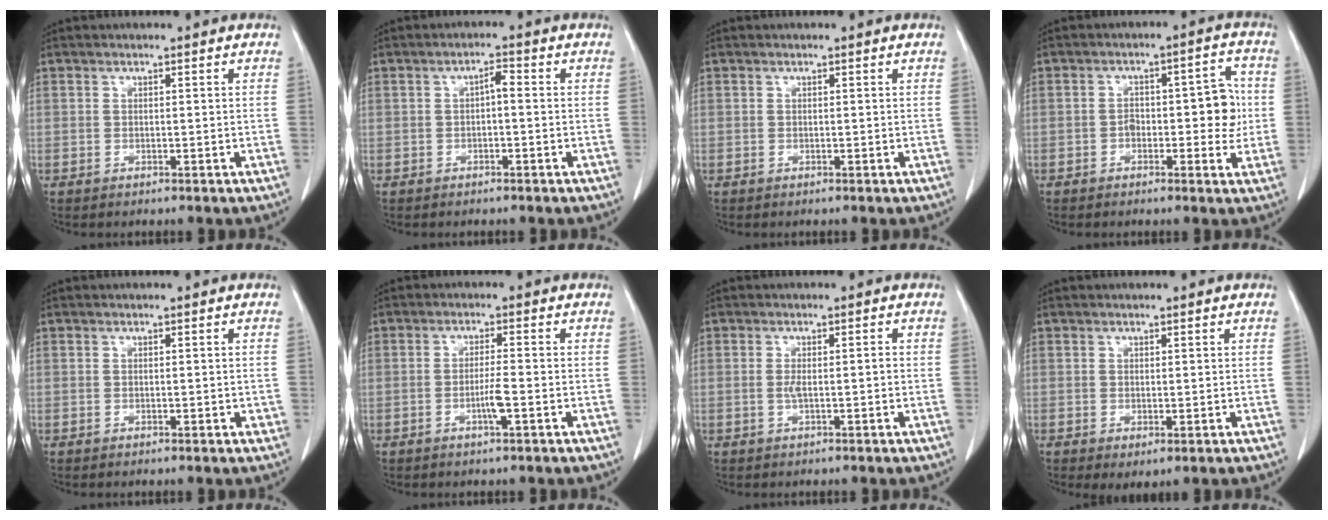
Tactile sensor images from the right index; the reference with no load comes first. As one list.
[{"total": 2.0, "force": [-0.1, 0.6, 1.9], "torque": [-0.031, 0.007, -0.002]}, {"total": 0.0}, {"total": 7.0, "force": [-0.7, 3.1, 6.3], "torque": [-0.077, 0.024, -0.009]}, {"total": 0.9, "force": [-0.1, 0.4, 0.8], "torque": [-0.011, 0.000, -0.001]}, {"total": 3.3, "force": [-1.2, -0.1, 3.1], "torque": [-0.058, -0.003, -0.023]}, {"total": 2.4, "force": [-0.3, 0.4, 2.3], "torque": [-0.042, 0.001, -0.004]}, {"total": 1.8, "force": [-0.3, 0.8, 1.6], "torque": [-0.028, -0.008, 0.005]}]